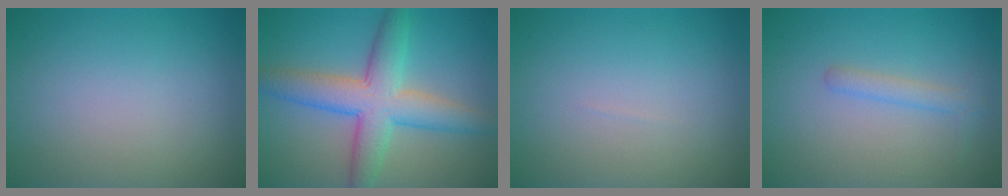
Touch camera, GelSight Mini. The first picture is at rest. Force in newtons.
{"total": 6.9, "press": 6.9, "slide": 0.2}
{"total": 0.0}
{"total": 1.6, "press": 1.6, "slide": 0.1}